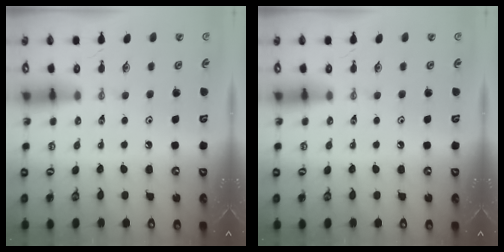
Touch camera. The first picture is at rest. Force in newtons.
{"total": 0.0}